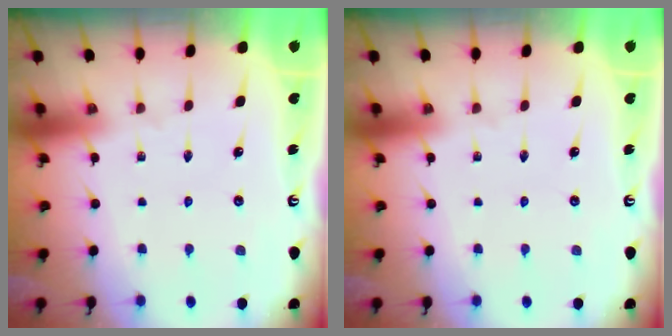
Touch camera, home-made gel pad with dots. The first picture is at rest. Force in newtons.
{"total": 0.0}